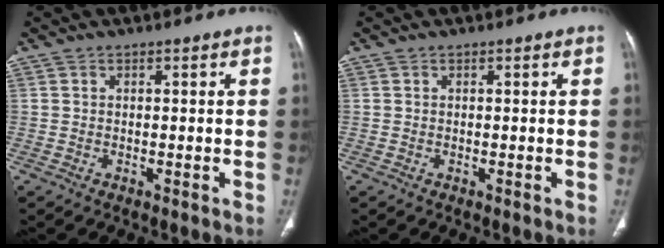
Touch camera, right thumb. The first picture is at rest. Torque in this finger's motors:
{"motor_torque": [0.00, 0.00, 0.01, -0.01, 0.00]}